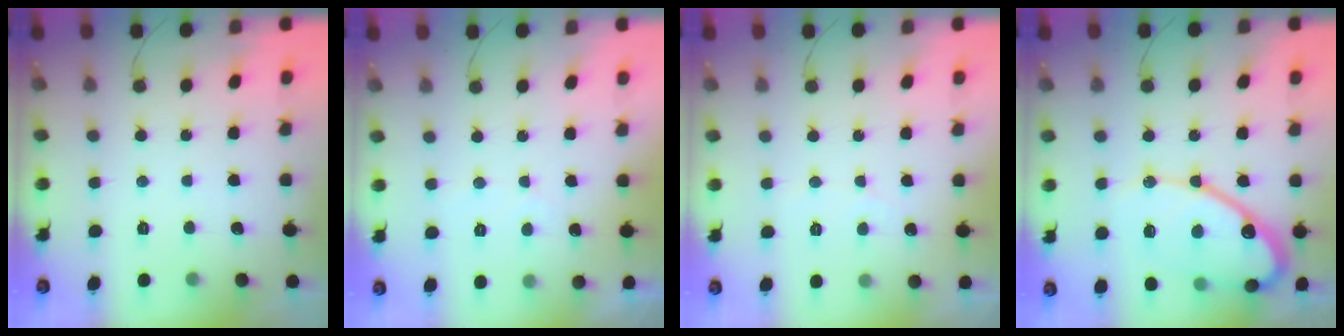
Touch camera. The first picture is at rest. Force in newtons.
{"total": 2.3, "press": 2.3, "slide": 0.1}
{"total": 2.6, "press": 2.6, "slide": 0.2}
{"total": 15.7, "press": 15.7, "slide": 1.1}